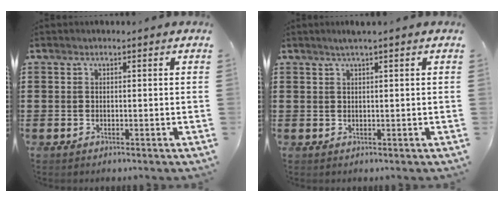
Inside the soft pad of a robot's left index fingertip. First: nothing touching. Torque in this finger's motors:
{"motor_torque": [0.36, -0.31, 0.12, 0.06]}